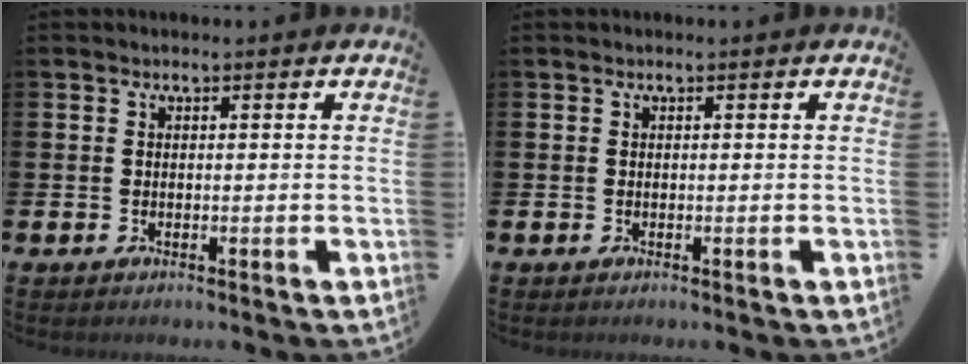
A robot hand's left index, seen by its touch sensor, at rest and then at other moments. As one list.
[{"total": 0.0}]